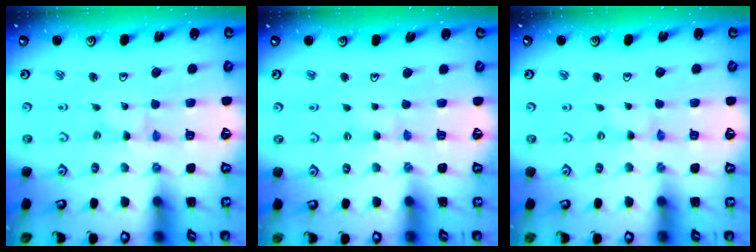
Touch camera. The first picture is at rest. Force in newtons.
{"total": 2.8, "press": 2.8, "slide": 0.4}
{"total": 1.3, "press": 1.3, "slide": 0.2}